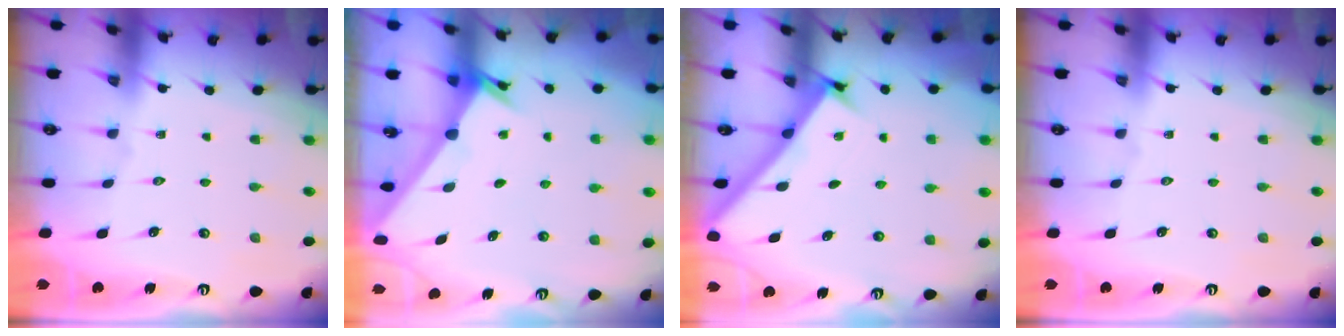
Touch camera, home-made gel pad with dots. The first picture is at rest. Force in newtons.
{"total": 2.4, "press": 2.4, "slide": 0.2}
{"total": 2.5, "press": 2.5, "slide": 0.3}
{"total": 0.0}